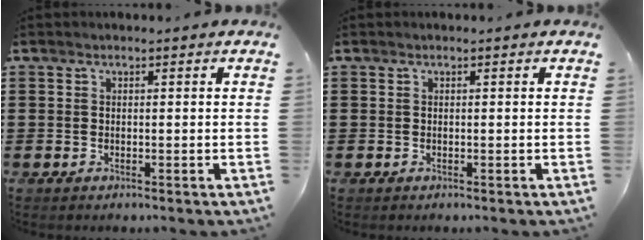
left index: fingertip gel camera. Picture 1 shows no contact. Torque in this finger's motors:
{"motor_torque": [0.00, 0.00, 0.00, 0.00]}